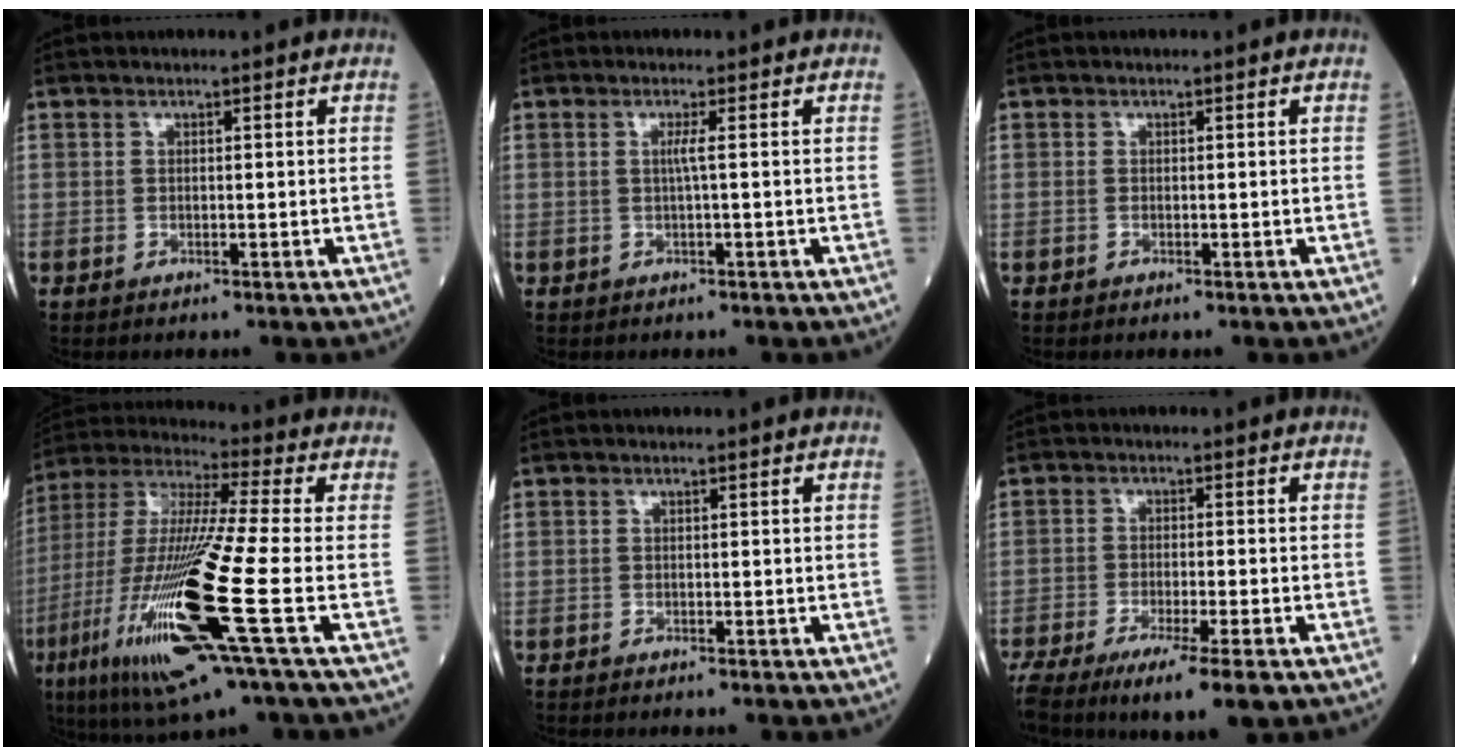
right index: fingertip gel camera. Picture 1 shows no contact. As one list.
[{"total": 1.2, "force": [0.0, -0.4, 1.1], "torque": [-0.024, 0.001, -0.001]}, {"total": 0.0}, {"total": 21.9, "force": [-7.1, 0.5, 20.7], "torque": [-0.450, -0.039, -0.139]}, {"total": 0.5, "force": [-0.5, -0.1, 0.2], "torque": [-0.002, 0.000, -0.009]}, {"total": 12.7, "force": [-8.5, 1.4, 9.3], "torque": [-0.150, -0.033, -0.138]}]